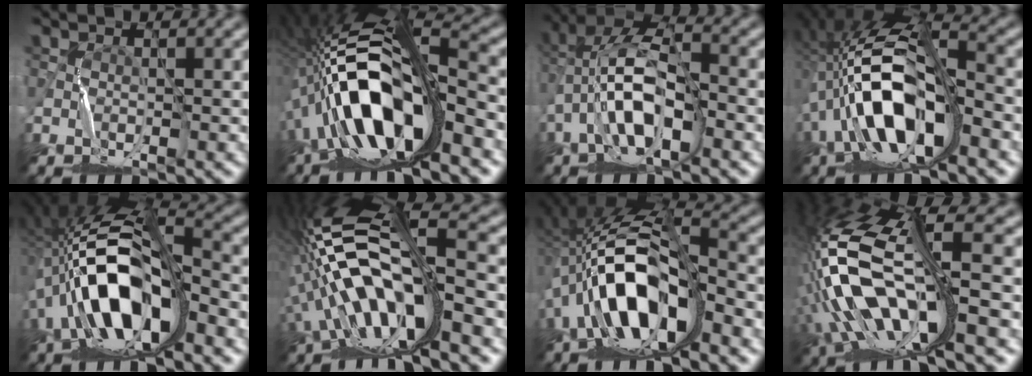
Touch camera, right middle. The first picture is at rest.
{"total": 15.1, "force": [-4.5, 5.2, 13.4], "torque": [-0.252, 0.017, -0.078]}
{"total": 8.4, "force": [-1.9, 3.8, 7.2], "torque": [-0.148, 0.017, -0.038]}
{"total": 10.9, "force": [-3.3, 4.0, 9.6], "torque": [-0.185, 0.015, -0.061]}
{"total": 12.2, "force": [-3.8, 4.7, 10.6], "torque": [-0.199, 0.018, -0.073]}
{"total": 14.2, "force": [-3.3, 4.5, 13.0], "torque": [-0.250, 0.019, -0.050]}
{"total": 11.0, "force": [-4.4, 4.1, 9.2], "torque": [-0.170, 0.014, -0.083]}
{"total": 14.9, "force": [-2.3, 5.7, 13.6], "torque": [-0.303, -0.007, -0.025]}